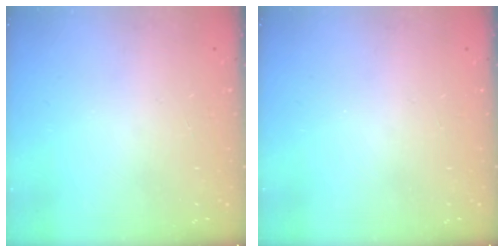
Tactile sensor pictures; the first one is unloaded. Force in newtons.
{"total": 0.0}